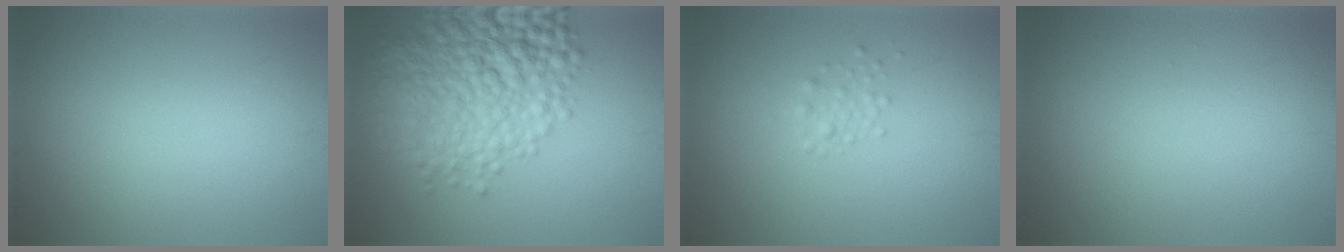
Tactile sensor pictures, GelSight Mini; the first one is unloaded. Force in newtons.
{"total": 8.1, "press": 8.1, "slide": 0.2}
{"total": 1.1, "press": 1.1, "slide": 0.1}
{"total": 0.0}